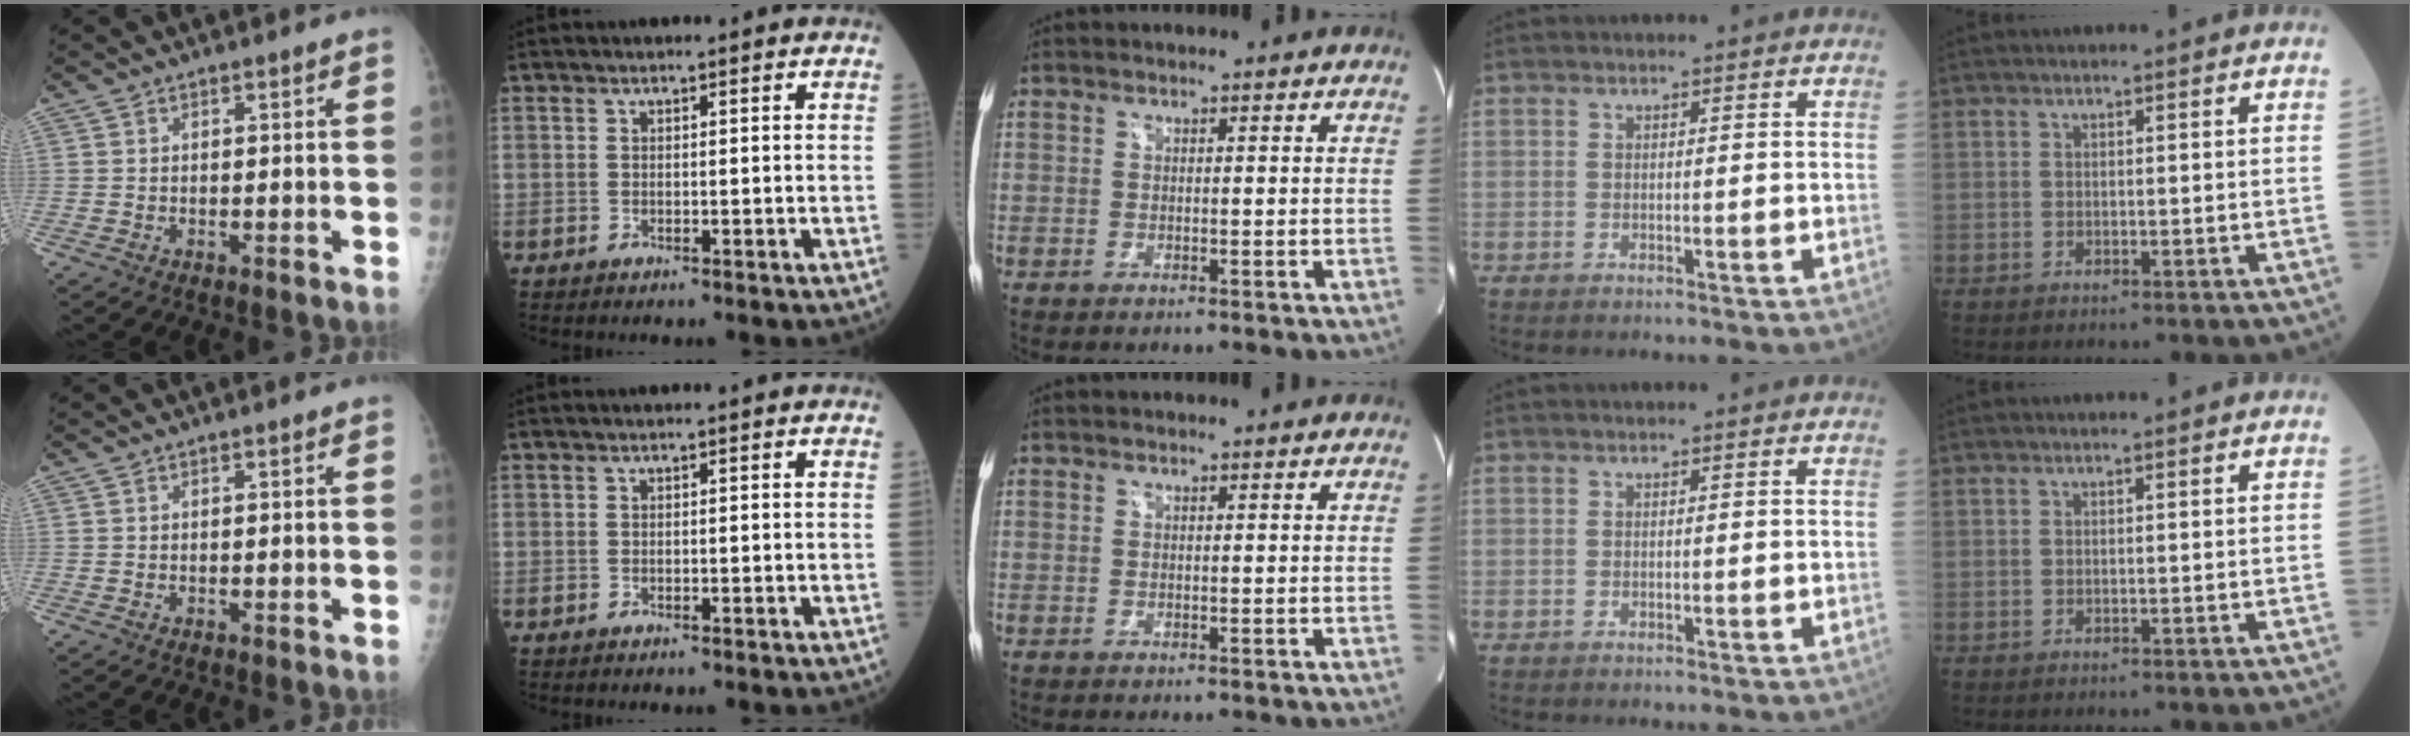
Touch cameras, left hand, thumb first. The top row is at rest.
{}